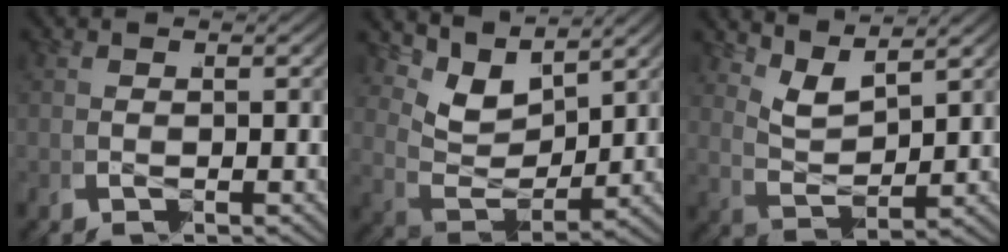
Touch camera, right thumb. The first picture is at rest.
{"total": 5.6, "force": [1.6, 3.8, 3.8], "torque": [-0.085, -0.020, 0.036]}
{"total": 4.2, "force": [2.3, 2.2, 2.7], "torque": [-0.061, -0.009, 0.045]}